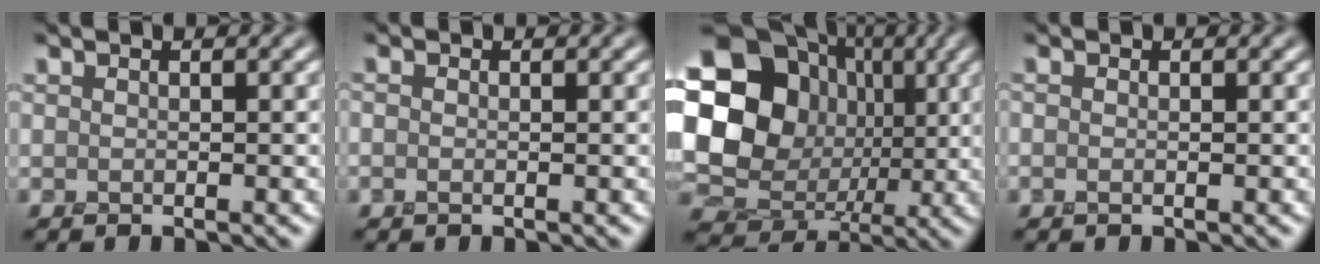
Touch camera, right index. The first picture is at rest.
{"total": 0.0}
{"total": 16.8, "force": [2.1, 13.9, 9.2], "torque": [-0.207, 0.010, 0.030]}
{"total": 0.0}